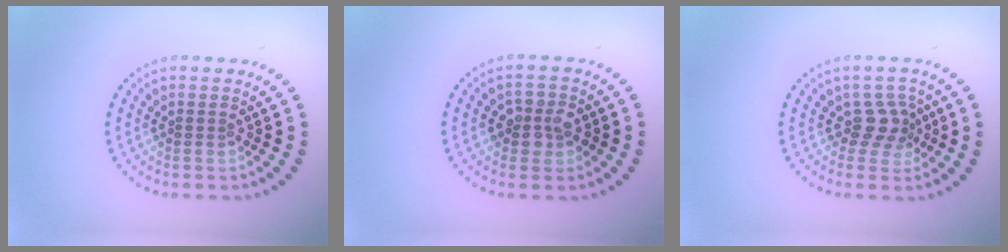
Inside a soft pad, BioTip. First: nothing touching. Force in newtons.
{"total": 2.6, "press": 2.5, "slide": 0.8}
{"total": 2.5, "press": 1.9, "slide": 1.7}